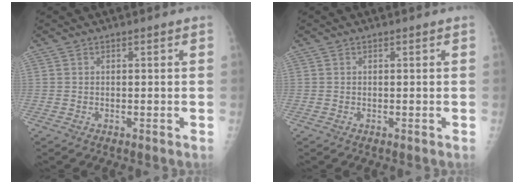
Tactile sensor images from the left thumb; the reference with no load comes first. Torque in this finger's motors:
{"motor_torque": [0.00, 0.00, -0.15, -0.14, 0.00]}